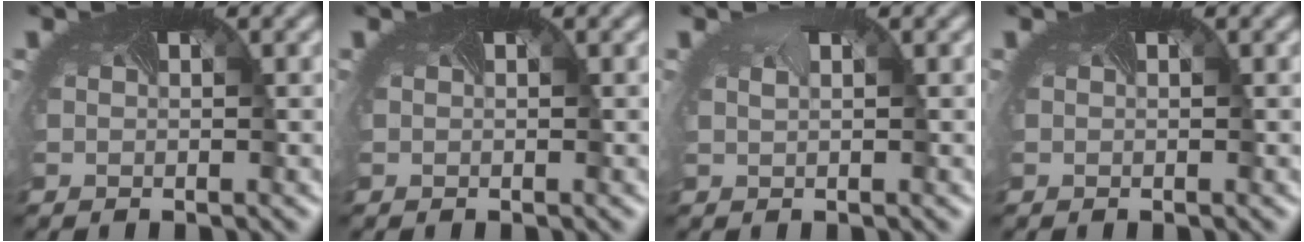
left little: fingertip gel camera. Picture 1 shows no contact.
{"total": 0.0}
{"total": 0.6, "force": [0.5, 0.2, 0.3], "torque": [-0.003, 0.003, 0.006]}
{"total": 0.0}